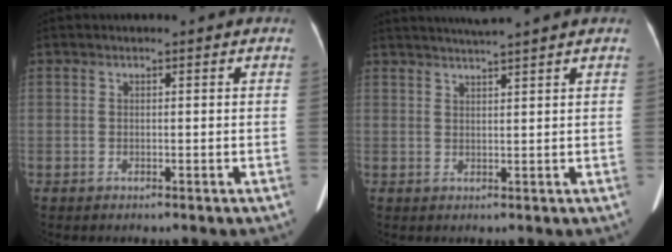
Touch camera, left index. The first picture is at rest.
{"total": 5.9, "force": [5.2, -1.2, 2.5], "torque": [-0.041, 0.004, 0.075]}